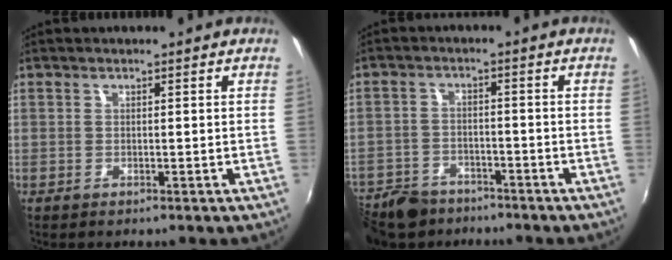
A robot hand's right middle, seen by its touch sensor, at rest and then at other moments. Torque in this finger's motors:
{"motor_torque": [-0.41, -0.78, -0.02, 0.01]}